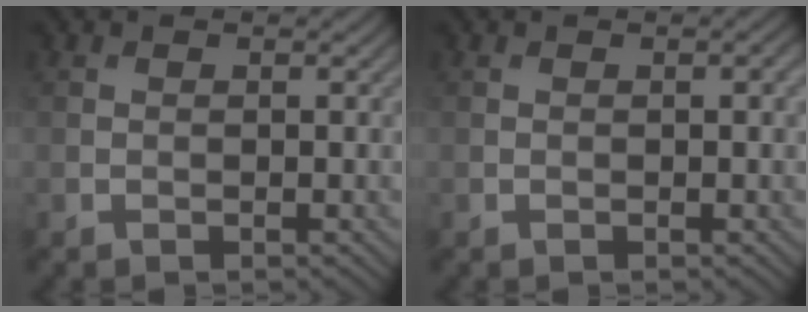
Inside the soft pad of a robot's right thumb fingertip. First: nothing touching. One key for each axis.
{"total": 0.6, "fx": 0.1, "fy": 0.1, "fz": 0.6, "tx": -0.008, "ty": 0.001, "tz": 0.002}